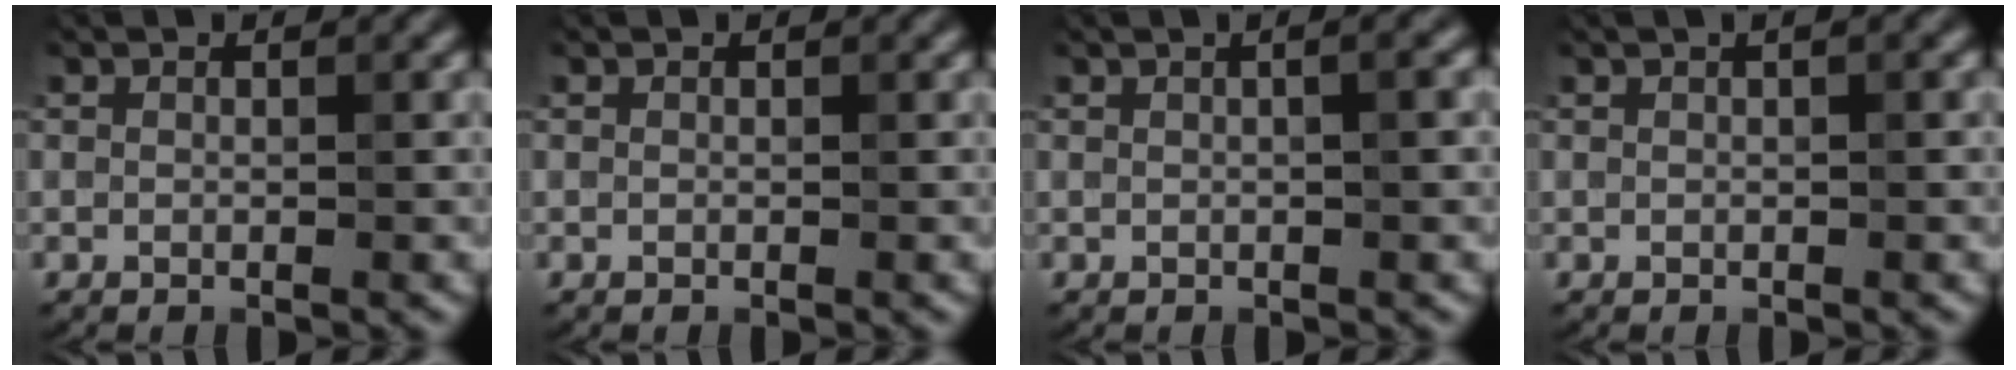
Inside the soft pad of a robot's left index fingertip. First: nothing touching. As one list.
[{"total": 0.0}, {"total": 3.8, "force": [0.9, 1.7, 3.2], "torque": [-0.016, 0.018, -0.006]}, {"total": 1.7, "force": [0.7, 0.6, 1.5], "torque": [-0.018, 0.005, 0.004]}]